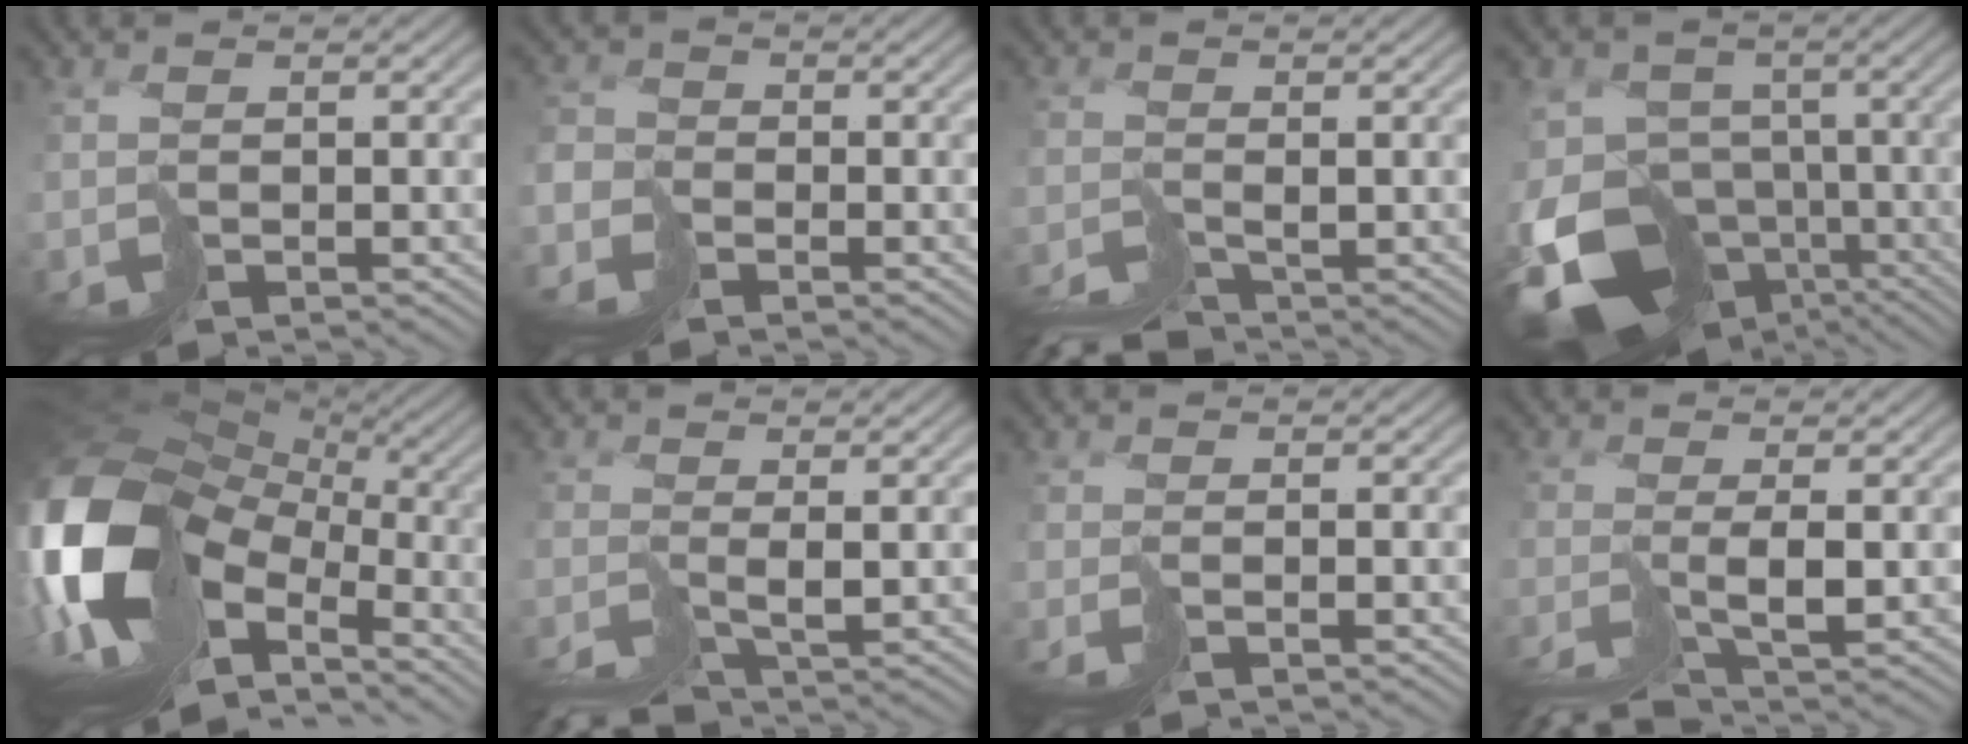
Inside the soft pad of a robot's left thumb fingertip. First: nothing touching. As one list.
[{"total": 2.4, "force": [-2.2, 0.9, -0.2], "torque": [0.008, 0.003, -0.048]}, {"total": 4.0, "force": [-3.9, 0.2, 0.8], "torque": [0.007, -0.005, -0.070]}, {"total": 15.6, "force": [-7.3, 10.8, 8.6], "torque": [-0.212, -0.033, -0.074]}, {"total": 17.9, "force": [-2.9, 12.3, 12.8], "torque": [-0.320, -0.041, -0.027]}, {"total": 3.3, "force": [-2.8, 0.1, 1.8], "torque": [-0.016, -0.010, -0.050]}, {"total": 1.5, "force": [-0.5, -1.2, -0.7], "torque": [0.023, 0.004, -0.010]}, {"total": 3.7, "force": [-2.7, -0.6, 2.5], "torque": [-0.033, -0.004, -0.053]}]